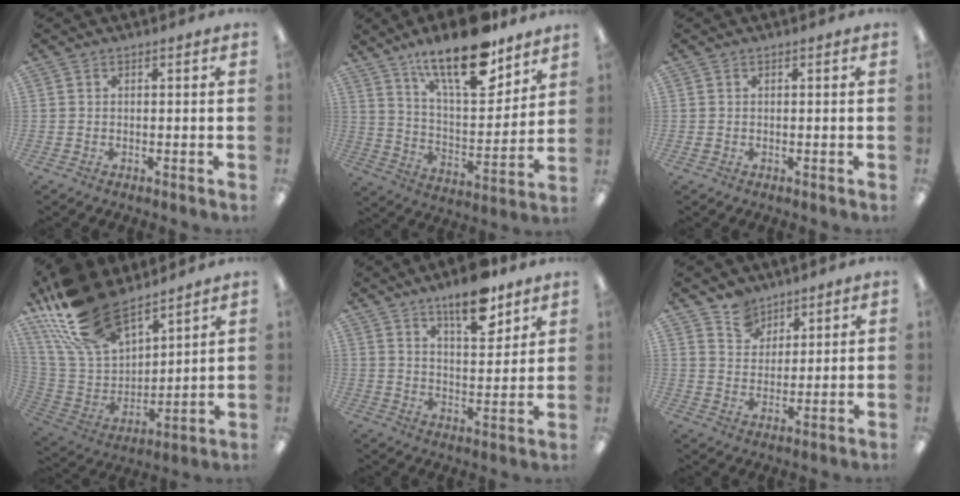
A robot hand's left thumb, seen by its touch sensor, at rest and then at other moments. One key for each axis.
{"total": 20.7, "fx": 14.5, "fy": 7.1, "fz": 12.9, "tx": -0.207, "ty": -0.087, "tz": 0.240}
{"total": 0.5, "fx": 0.1, "fy": 0.4, "fz": 0.3, "tx": -0.006, "ty": 0.004, "tz": 0.002}
{"total": 23.0, "fx": 17.1, "fy": 10.8, "fz": 11.0, "tx": -0.239, "ty": -0.090, "tz": 0.318}
{"total": 11.4, "fx": 8.4, "fy": 3.8, "fz": 6.7, "tx": -0.093, "ty": -0.046, "tz": 0.142}
{"total": 7.6, "fx": 6.1, "fy": 4.5, "fz": 0.5, "tx": -0.015, "ty": -0.038, "tz": 0.117}